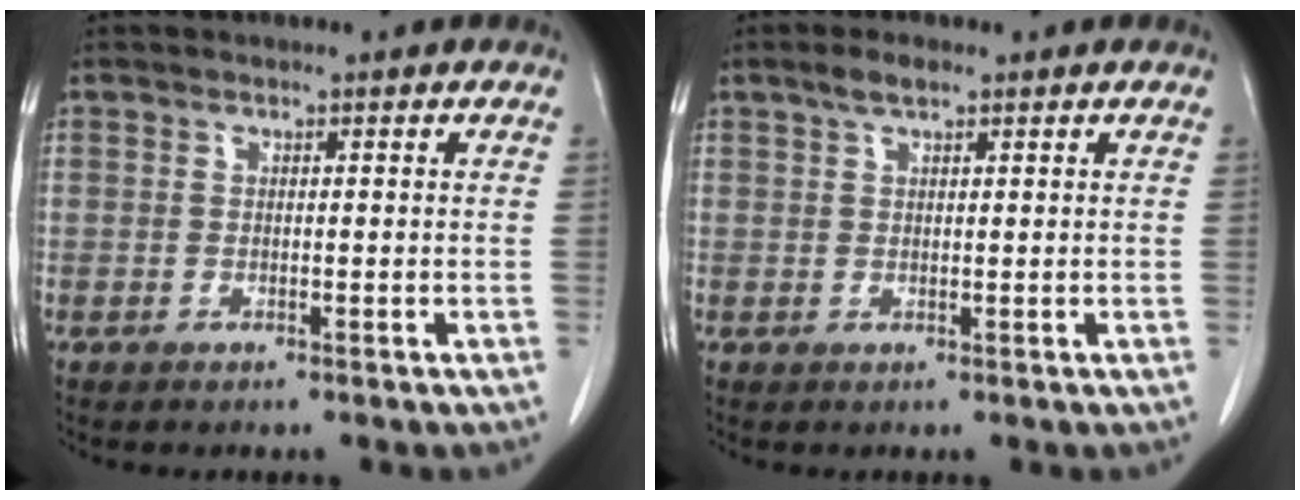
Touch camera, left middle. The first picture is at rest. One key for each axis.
{"total": 2.4, "fx": 1.6, "fy": 0.7, "fz": 1.6, "tx": -0.036, "ty": 0.008, "tz": 0.032}